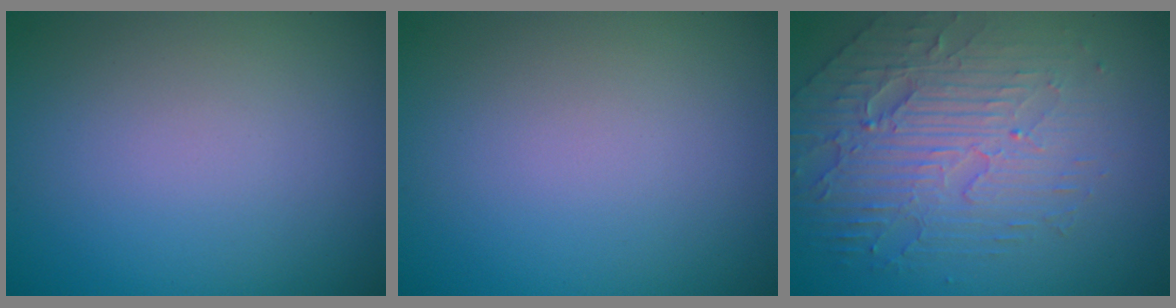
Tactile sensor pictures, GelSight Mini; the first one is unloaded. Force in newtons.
{"total": 0.0}
{"total": 5.2, "press": 4.2, "slide": 3.0}